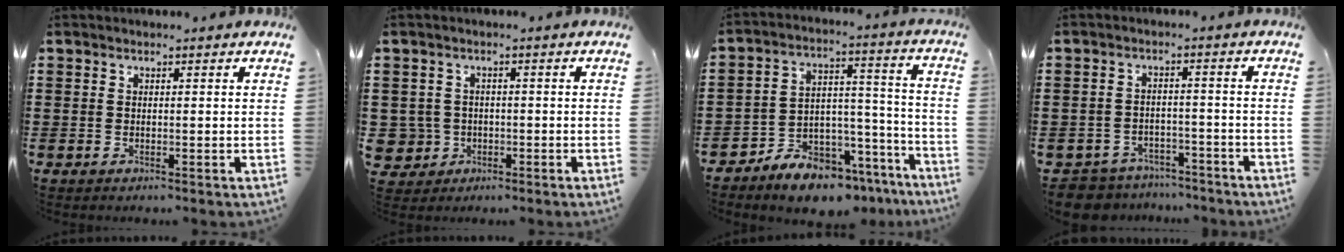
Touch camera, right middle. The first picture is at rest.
{"total": 3.6, "force": [-0.7, 3.5, 0.6], "torque": [-0.031, 0.005, -0.017]}
{"total": 8.3, "force": [-7.8, 2.7, 1.2], "torque": [-0.014, 0.026, -0.146]}
{"total": 4.9, "force": [-4.8, 1.0, -0.1], "torque": [-0.016, 0.006, -0.104]}